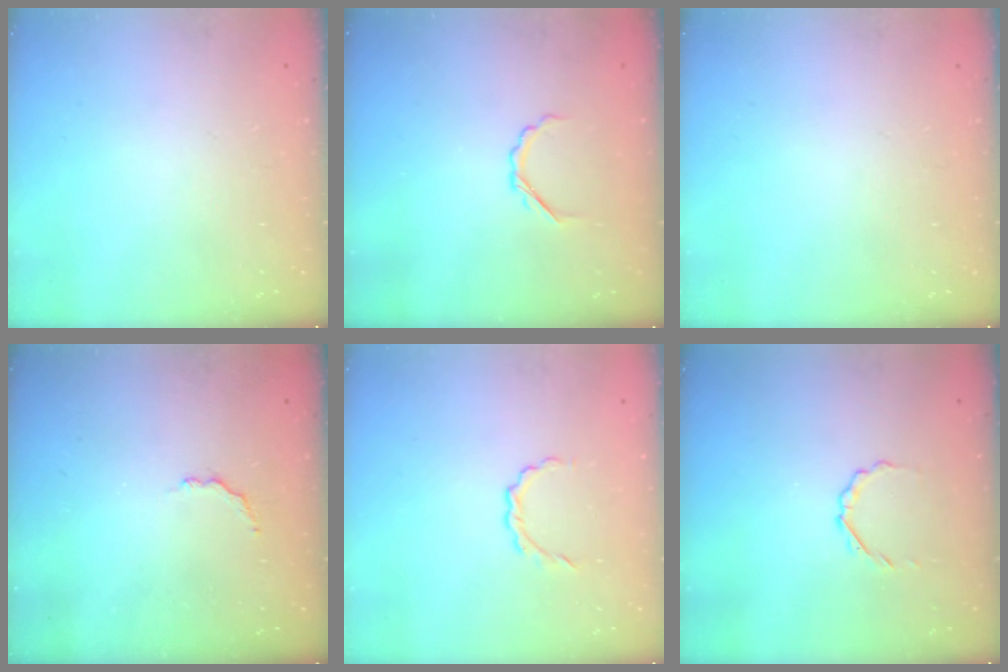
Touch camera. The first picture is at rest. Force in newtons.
{"total": 3.3, "press": 3.1, "slide": 0.9}
{"total": 0.0}
{"total": 2.9, "press": 2.7, "slide": 0.9}
{"total": 3.0, "press": 2.8, "slide": 0.9}
{"total": 2.1, "press": 2.0, "slide": 0.8}